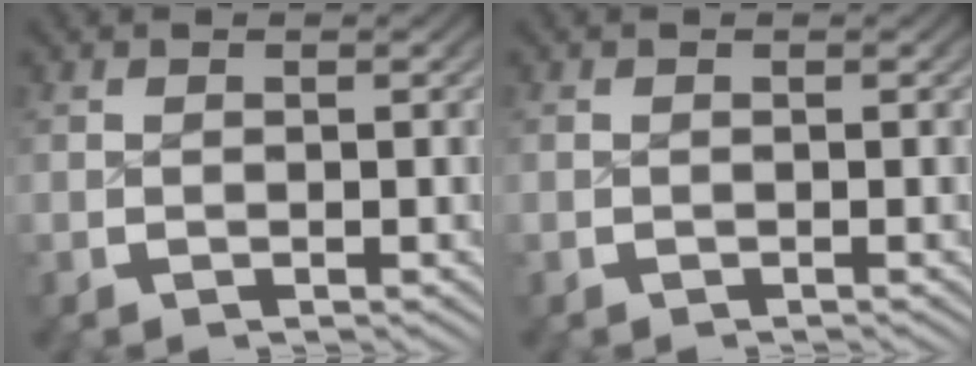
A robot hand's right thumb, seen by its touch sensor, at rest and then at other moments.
{"total": 0.0}